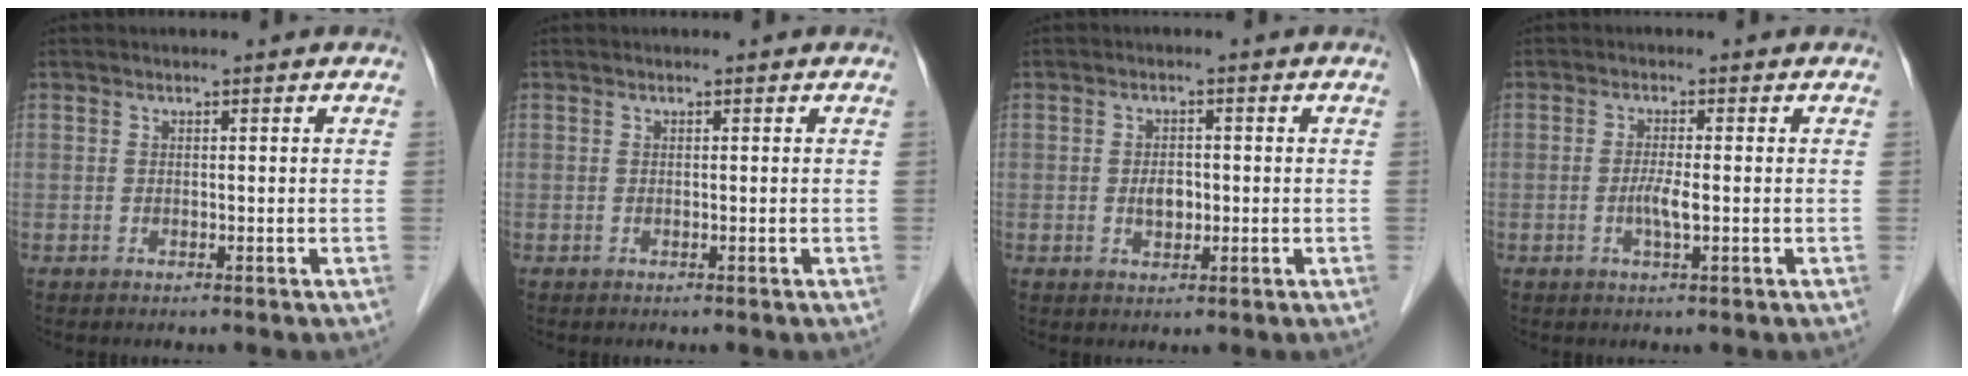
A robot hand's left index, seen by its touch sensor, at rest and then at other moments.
{"total": 0.0}
{"total": 2.6, "force": [-0.4, 1.6, 2.0], "torque": [-0.035, 0.001, -0.003]}
{"total": 2.5, "force": [-0.6, 0.1, 2.4], "torque": [-0.052, -0.004, -0.011]}